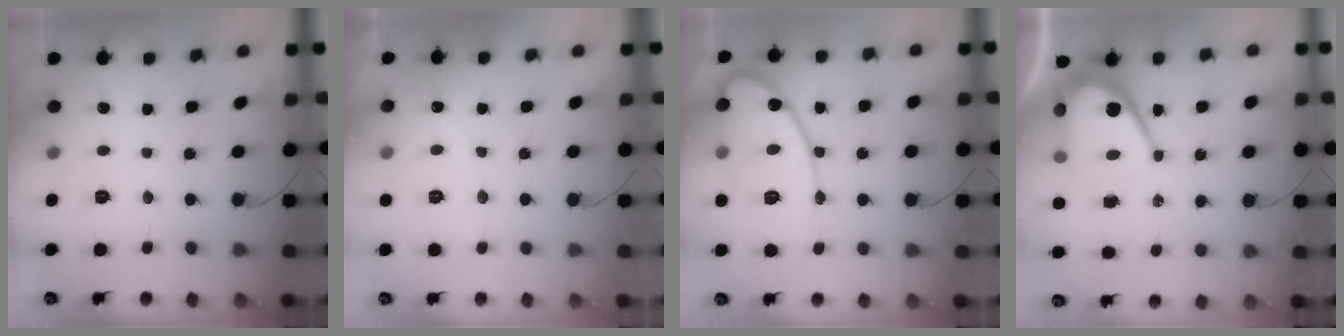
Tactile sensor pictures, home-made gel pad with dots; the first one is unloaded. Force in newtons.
{"total": 2.5, "press": 2.5, "slide": 0.1}
{"total": 14.1, "press": 14.1, "slide": 1.0}
{"total": 12.2, "press": 12.2, "slide": 1.1}